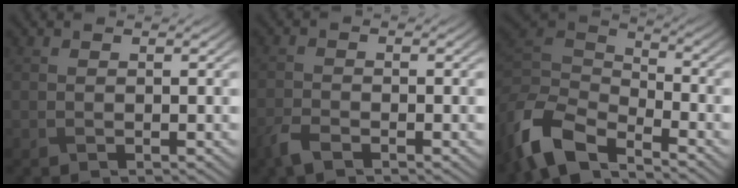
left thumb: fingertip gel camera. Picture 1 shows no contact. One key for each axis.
{"total": 2.6, "fx": -2.0, "fy": 0.8, "fz": 1.5, "tx": -0.041, "ty": -0.005, "tz": -0.052}
{"total": 10.2, "fx": -6.9, "fy": 4.4, "fz": 6.0, "tx": -0.139, "ty": -0.012, "tz": -0.145}